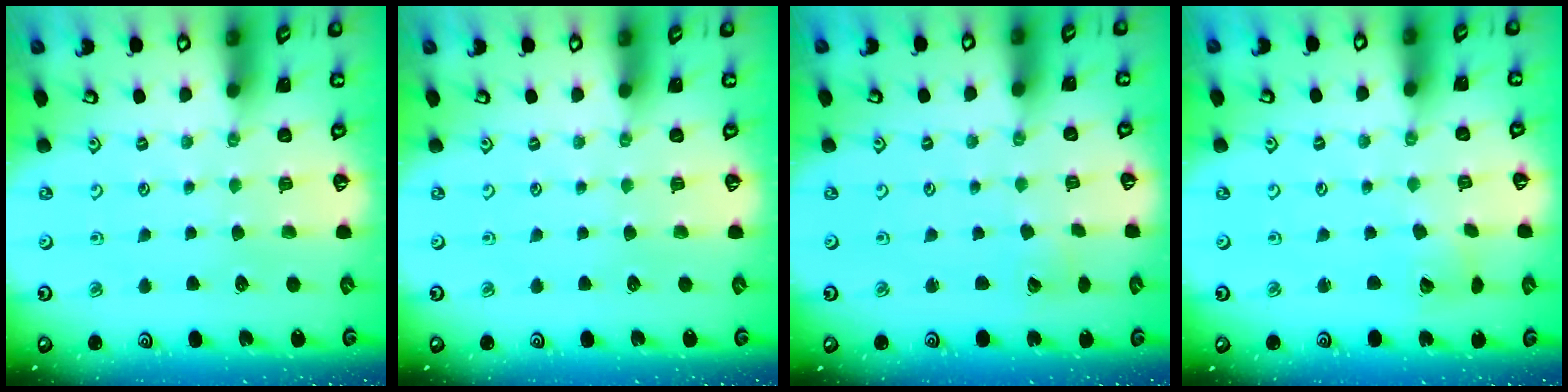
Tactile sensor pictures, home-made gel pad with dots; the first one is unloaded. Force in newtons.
{"total": 0.0}
{"total": 2.2, "press": 2.2, "slide": 0.2}
{"total": 2.5, "press": 2.5, "slide": 0.4}